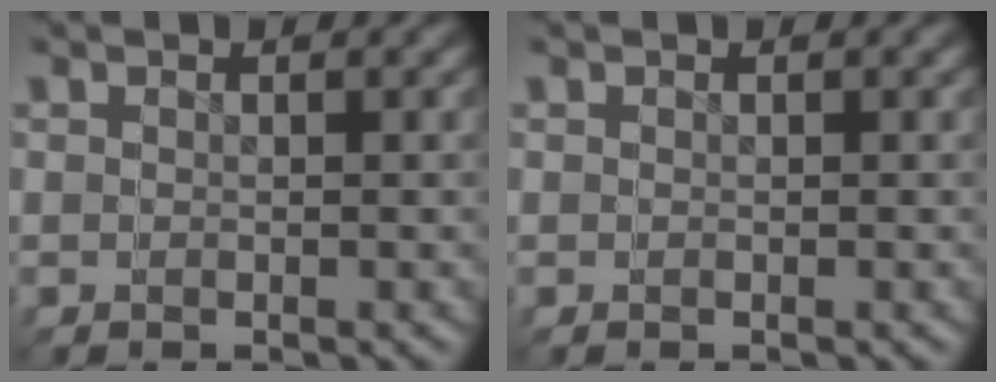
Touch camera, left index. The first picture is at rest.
{"total": 0.0}